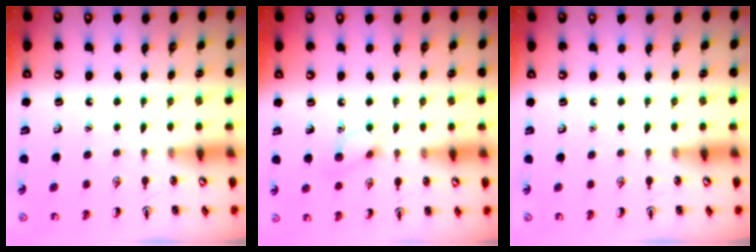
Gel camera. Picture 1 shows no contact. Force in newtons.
{"total": 7.0, "press": 7.0, "slide": 0.8}
{"total": 0.0}